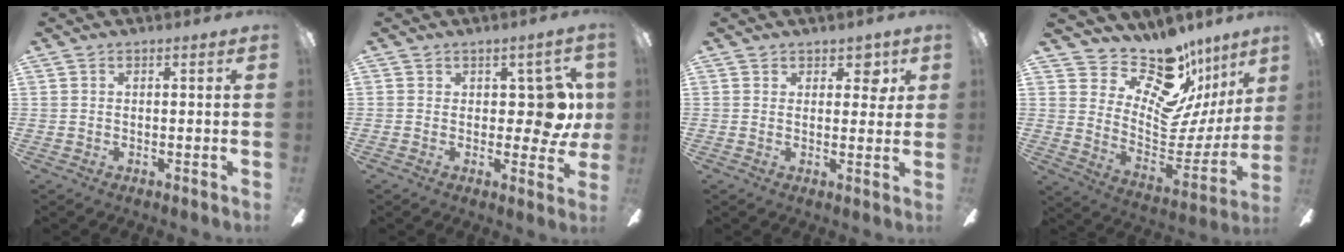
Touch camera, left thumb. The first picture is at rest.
{"total": 8.9, "force": [0.8, 4.8, 7.4], "torque": [-0.090, 0.001, 0.014]}
{"total": 4.1, "force": [2.3, 2.5, 2.2], "torque": [-0.018, -0.002, 0.036]}
{"total": 17.8, "force": [14.9, 7.4, 6.4], "torque": [-0.089, -0.146, 0.260]}